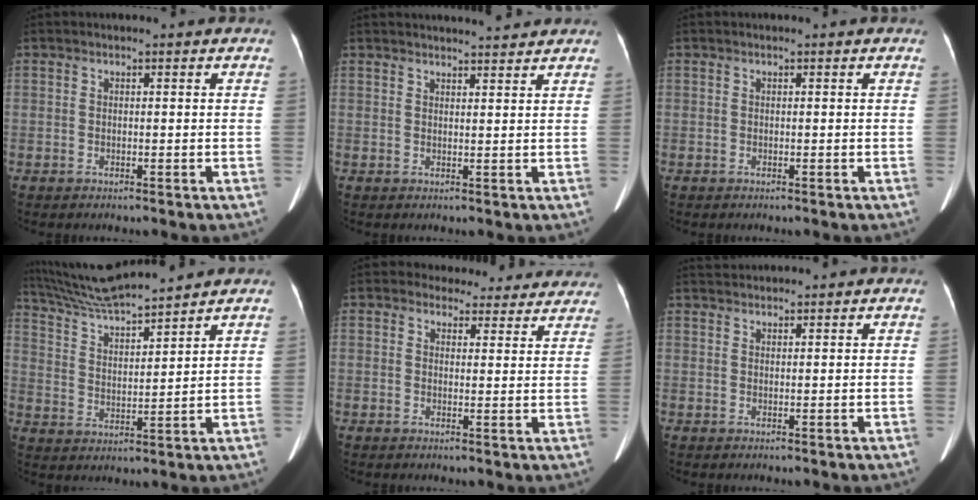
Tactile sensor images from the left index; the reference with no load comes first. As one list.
[{"total": 6.0, "force": [5.8, 0.1, 1.6], "torque": [-0.019, 0.004, 0.066]}, {"total": 0.0}, {"total": 12.3, "force": [11.3, -0.9, 4.7], "torque": [-0.095, 0.011, 0.206]}, {"total": 11.8, "force": [10.6, 5.3, 0.2], "torque": [0.041, -0.013, 0.098]}, {"total": 3.2, "force": [3.2, 0.1, 0.6], "torque": [-0.007, 0.022, 0.055]}]